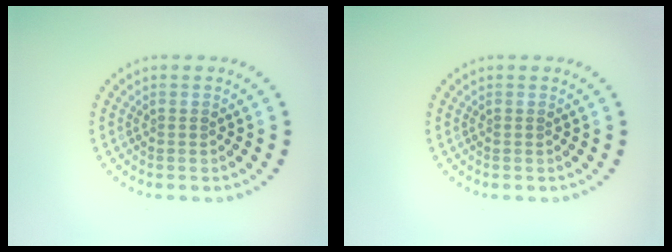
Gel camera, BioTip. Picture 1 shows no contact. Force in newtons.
{"total": 0.0}